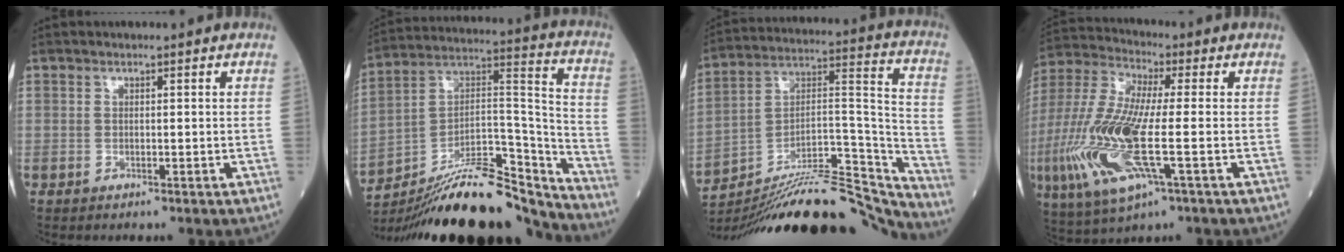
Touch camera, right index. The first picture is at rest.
{"total": 23.8, "force": [-20.9, 3.6, 10.8], "torque": [-0.166, 0.032, -0.339]}
{"total": 26.6, "force": [-23.9, 3.0, 11.3], "torque": [-0.146, 0.025, -0.372]}
{"total": 18.7, "force": [-4.2, 3.9, 17.8], "torque": [-0.408, -0.019, -0.076]}